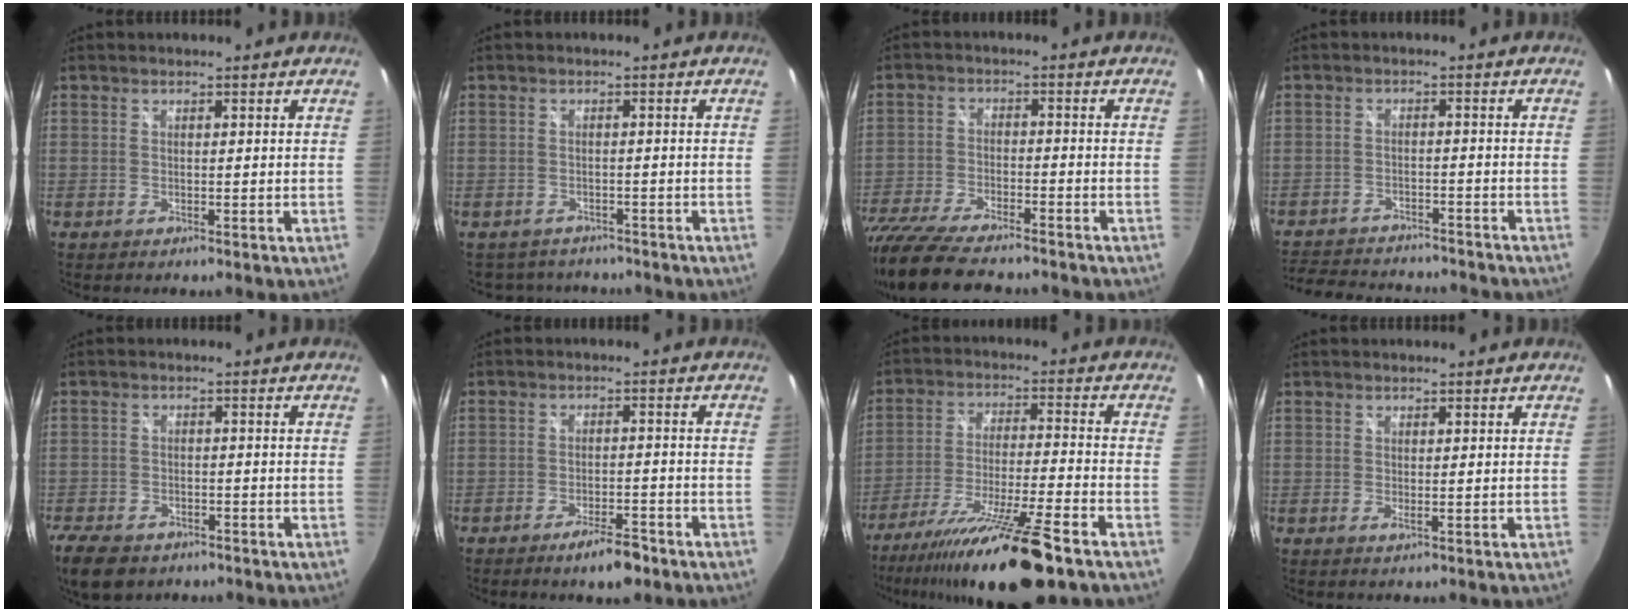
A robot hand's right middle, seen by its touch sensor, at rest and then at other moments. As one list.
[{"total": 6.0, "force": [-5.2, 2.9, 1.1], "torque": [-0.026, -0.005, -0.072]}, {"total": 18.2, "force": [-15.1, 4.5, 9.1], "torque": [-0.202, -0.052, -0.255]}, {"total": 16.6, "force": [-14.5, 4.8, 6.4], "torque": [-0.140, -0.006, -0.206]}, {"total": 9.0, "force": [-6.3, 5.0, 4.1], "torque": [-0.116, -0.019, -0.109]}, {"total": 5.6, "force": [-4.1, 1.7, 3.4], "torque": [-0.065, 0.001, -0.061]}, {"total": 19.0, "force": [-14.6, 0.6, 12.2], "torque": [-0.233, -0.040, -0.243]}, {"total": 0.6, "force": [0.2, 0.0, 0.5], "torque": [-0.011, -0.002, 0.002]}]